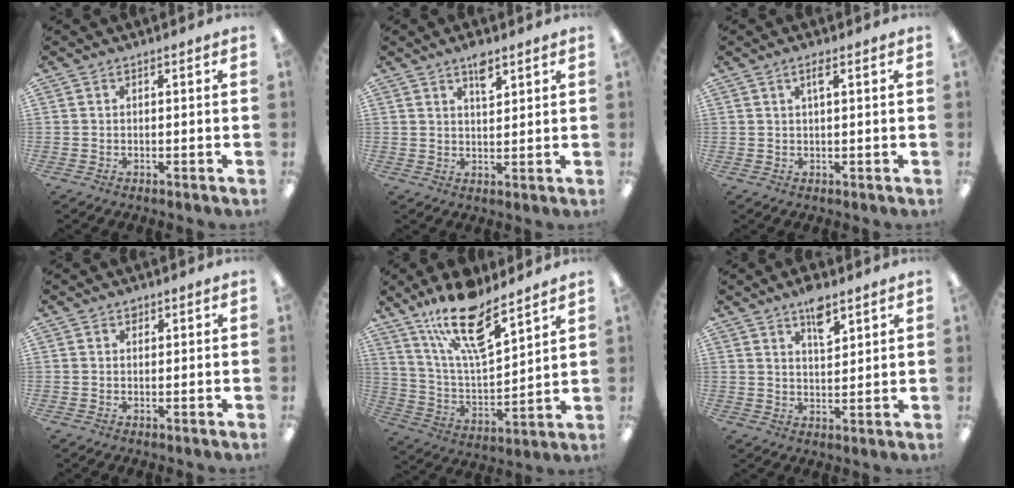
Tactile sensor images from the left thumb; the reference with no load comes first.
{"total": 4.9, "force": [3.3, 2.0, 3.0], "torque": [-0.034, -0.015, 0.053]}
{"total": 2.3, "force": [1.2, 0.5, 1.9], "torque": [-0.034, 0.002, 0.017]}
{"total": 1.2, "force": [0.8, 0.7, 0.3], "torque": [0.001, -0.002, 0.014]}
{"total": 19.3, "force": [13.7, 6.5, 12.0], "torque": [-0.212, -0.079, 0.235]}
{"total": 7.0, "force": [4.8, 2.9, 4.2], "torque": [-0.053, -0.027, 0.080]}